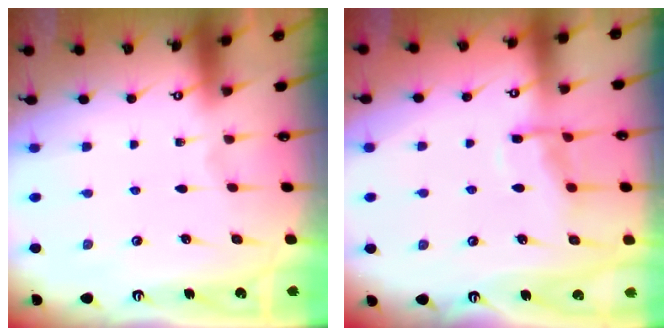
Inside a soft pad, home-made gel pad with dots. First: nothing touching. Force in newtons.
{"total": 9.9, "press": 9.9, "slide": 1.0}